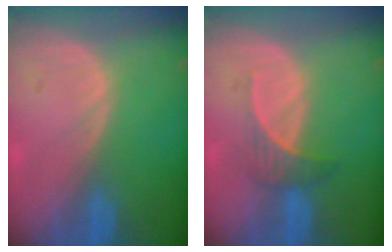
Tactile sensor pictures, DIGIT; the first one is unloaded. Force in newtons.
{"total": 3.2, "press": 3.1, "slide": 0.9}